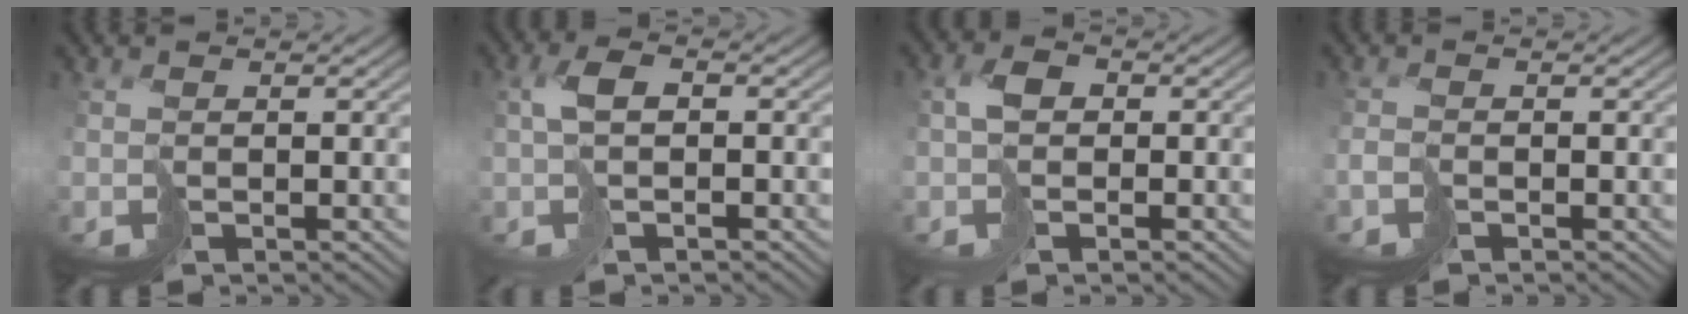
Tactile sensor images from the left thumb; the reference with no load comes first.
{"total": 3.2, "force": [-0.2, 1.5, 2.8], "torque": [-0.062, 0.008, -0.008]}
{"total": 3.1, "force": [-0.5, 2.2, 2.2], "torque": [-0.039, 0.007, -0.018]}
{"total": 1.5, "force": [-1.0, 0.8, 0.7], "torque": [-0.017, 0.000, -0.026]}